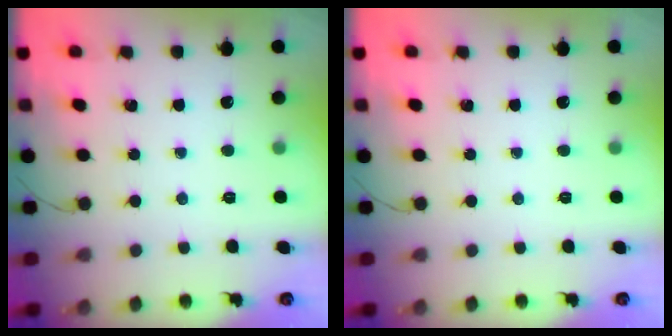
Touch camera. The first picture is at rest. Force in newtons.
{"total": 0.0}